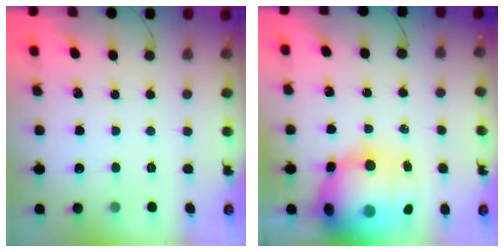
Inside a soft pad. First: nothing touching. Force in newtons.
{"total": 24.2, "press": 23.6, "slide": 5.5}